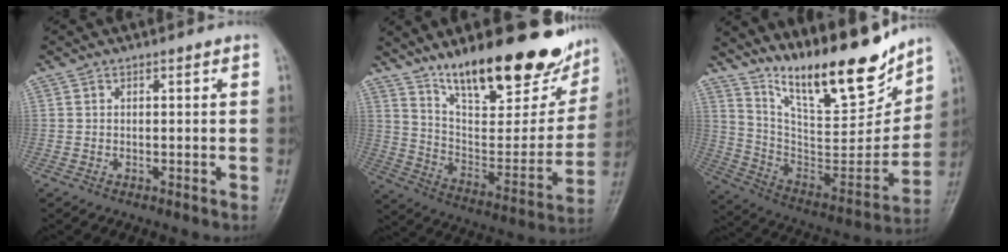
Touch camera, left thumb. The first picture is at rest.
{"total": 27.1, "force": [18.7, 9.3, 17.3], "torque": [-0.210, -0.081, 0.295]}
{"total": 22.3, "force": [17.2, 5.8, 13.0], "torque": [-0.165, -0.102, 0.299]}